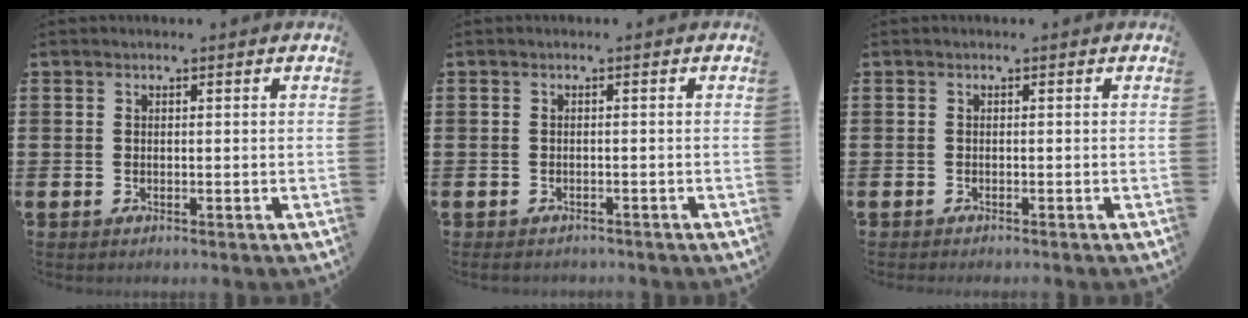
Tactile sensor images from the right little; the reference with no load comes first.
{"total": 0.8, "force": [-0.7, 0.2, 0.2], "torque": [-0.007, 0.000, -0.014]}
{"total": 0.0}